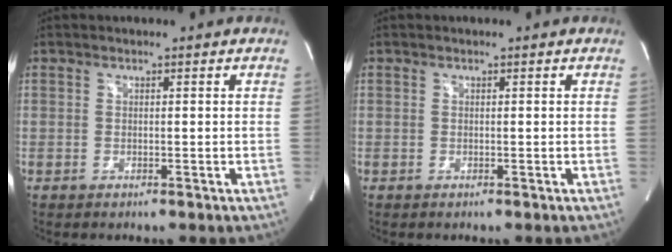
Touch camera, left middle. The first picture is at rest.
{"total": 0.0}